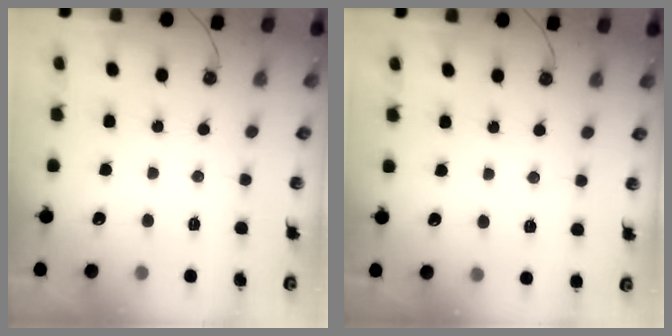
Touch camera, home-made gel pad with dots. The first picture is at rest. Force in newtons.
{"total": 4.8, "press": 1.3, "slide": 4.6}